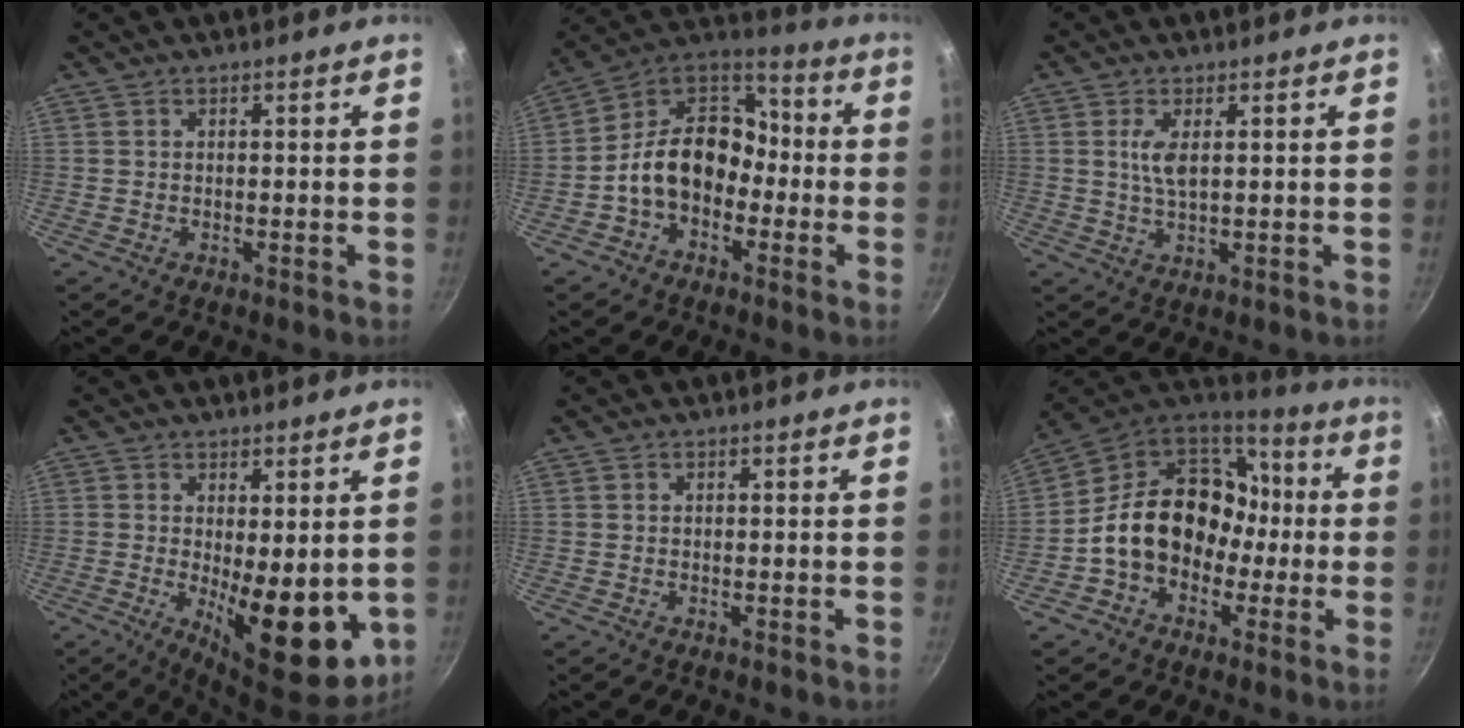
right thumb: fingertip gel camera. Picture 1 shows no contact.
{"total": 14.8, "force": [-3.7, 11.0, 9.2], "torque": [-0.109, 0.059, -0.087]}
{"total": 4.1, "force": [1.0, 1.5, 3.6], "torque": [-0.071, -0.005, 0.020]}
{"total": 13.1, "force": [-1.4, 5.1, 12.0], "torque": [-0.141, -0.015, -0.004]}
{"total": 0.5, "force": [0.1, 0.5, 0.2], "torque": [0.000, 0.004, 0.001]}
{"total": 19.9, "force": [-1.6, 15.6, 12.2], "torque": [-0.166, 0.066, -0.028]}